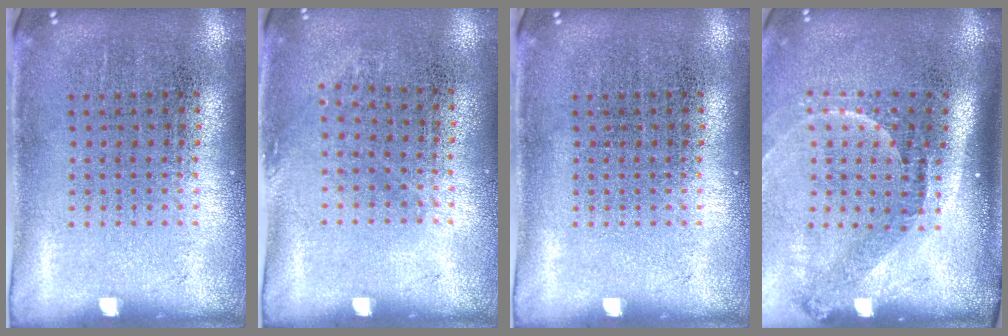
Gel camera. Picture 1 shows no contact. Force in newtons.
{"total": 0.8, "press": 0.6, "slide": 0.5}
{"total": 0.0}
{"total": 2.2, "press": 1.5, "slide": 1.6}